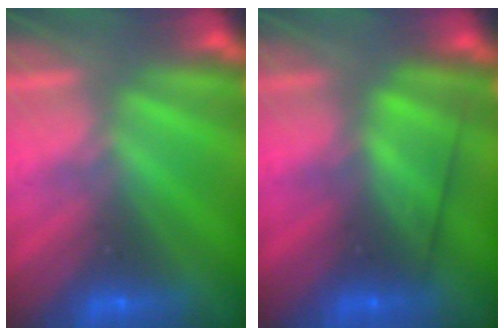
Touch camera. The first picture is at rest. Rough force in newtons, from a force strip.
{"total": 2.6}